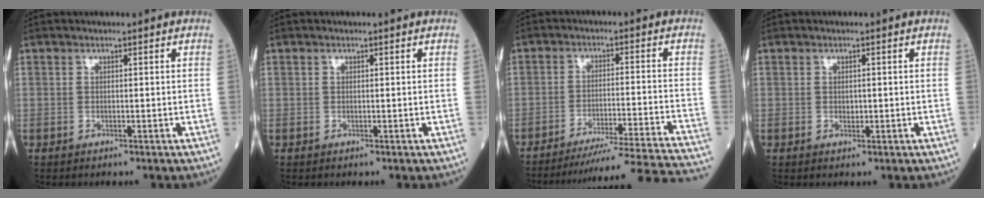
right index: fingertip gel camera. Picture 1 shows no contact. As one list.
[{"total": 0.0}, {"total": 22.5, "force": [-21.0, -3.6, 7.0], "torque": [-0.053, -0.049, -0.286]}, {"total": 0.9, "force": [0.0, 0.6, 0.6], "torque": [-0.004, 0.001, 0.002]}]